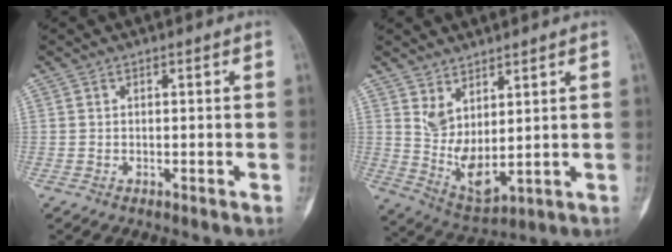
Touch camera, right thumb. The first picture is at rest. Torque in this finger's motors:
{"motor_torque": [0.77, 0.92, 0.06, 0.08, 0.21]}